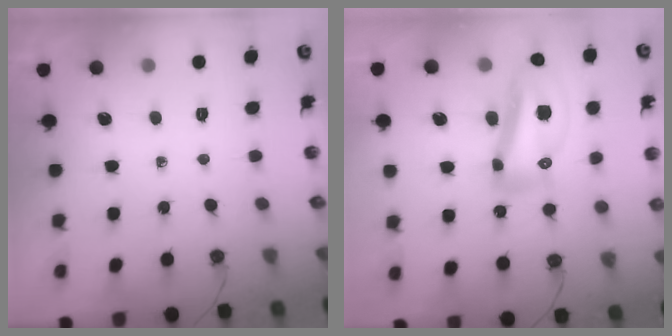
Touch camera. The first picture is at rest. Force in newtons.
{"total": 16.4, "press": 16.2, "slide": 2.1}